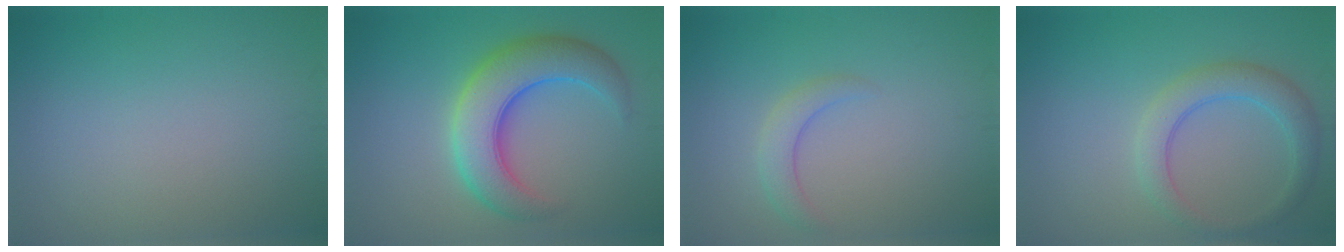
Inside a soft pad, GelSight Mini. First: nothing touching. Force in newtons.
{"total": 7.6, "press": 7.6, "slide": 0.2}
{"total": 2.1, "press": 2.0, "slide": 0.3}
{"total": 3.6, "press": 3.6, "slide": 0.2}